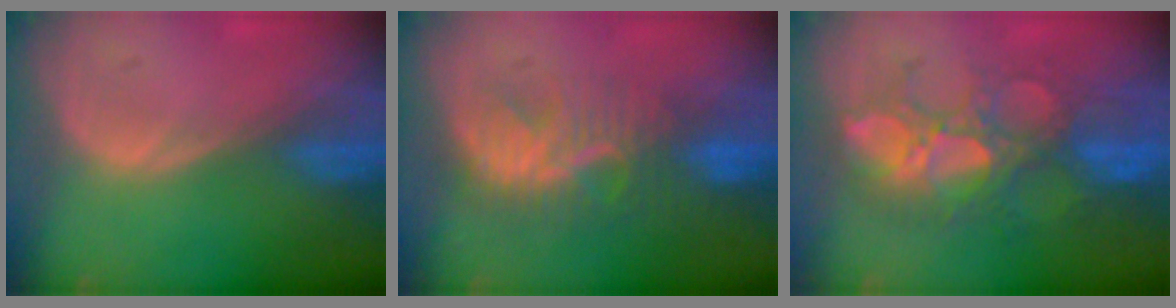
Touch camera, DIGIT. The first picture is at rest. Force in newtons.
{"total": 8.4, "press": 8.0, "slide": 2.4}
{"total": 10.5, "press": 9.8, "slide": 4.0}